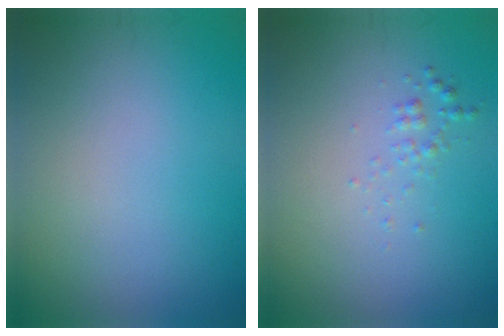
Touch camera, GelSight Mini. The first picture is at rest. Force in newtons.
{"total": 0.9, "press": 0.9, "slide": 0.0}